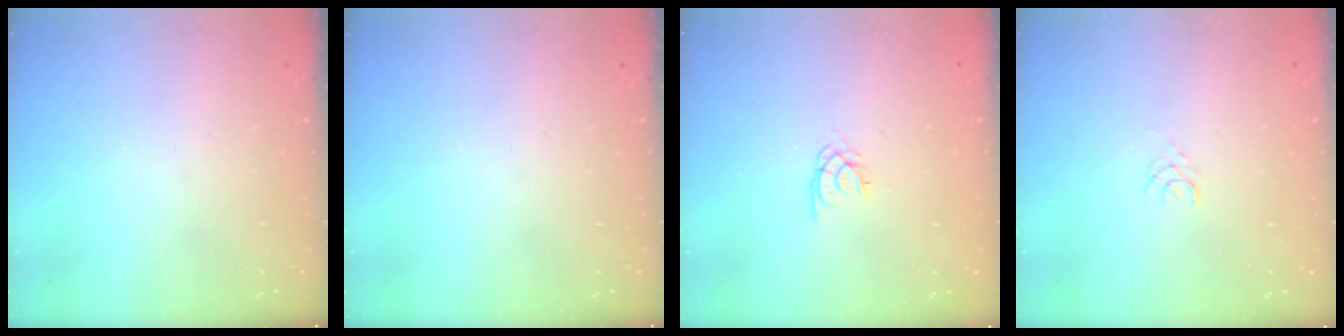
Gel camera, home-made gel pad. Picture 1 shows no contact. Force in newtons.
{"total": 0.0}
{"total": 2.0, "press": 2.0, "slide": 0.3}
{"total": 2.5, "press": 2.5, "slide": 0.2}